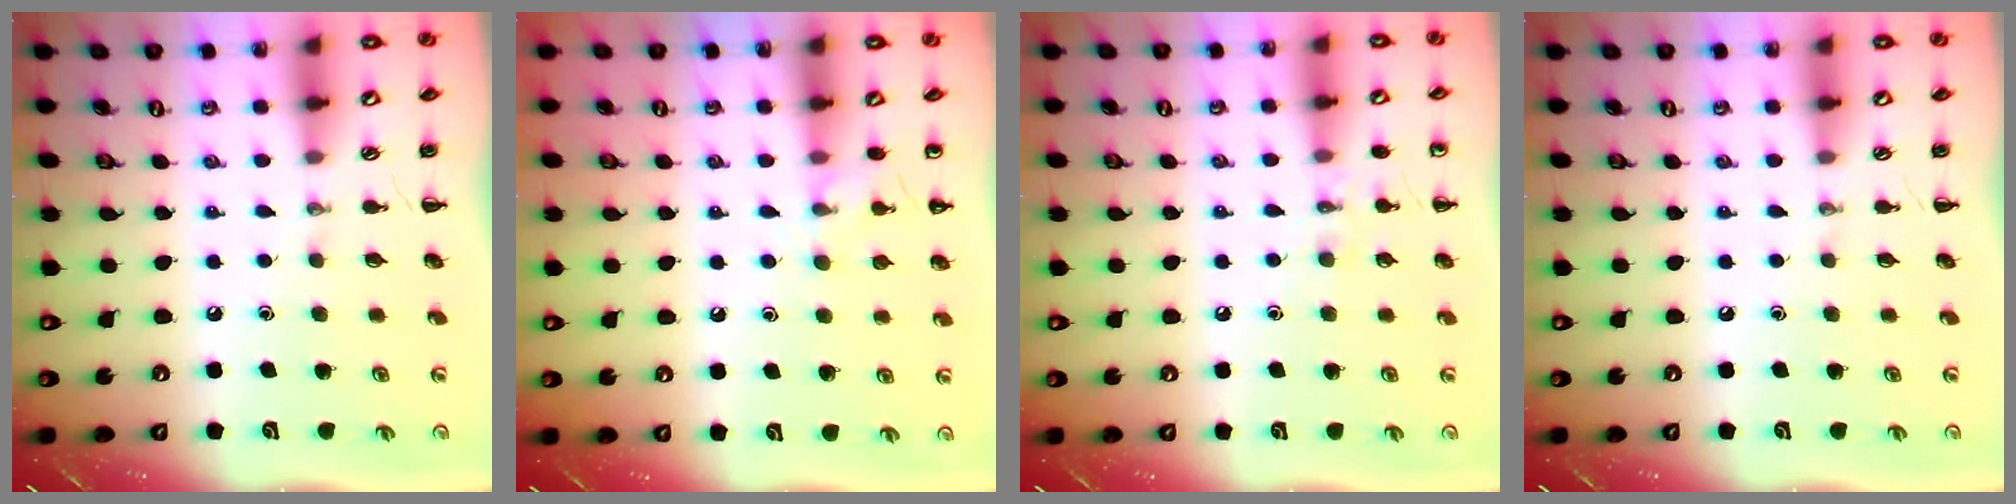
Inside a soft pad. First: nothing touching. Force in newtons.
{"total": 7.1, "press": 6.7, "slide": 2.3}
{"total": 6.1, "press": 5.8, "slide": 1.8}
{"total": 0.0}